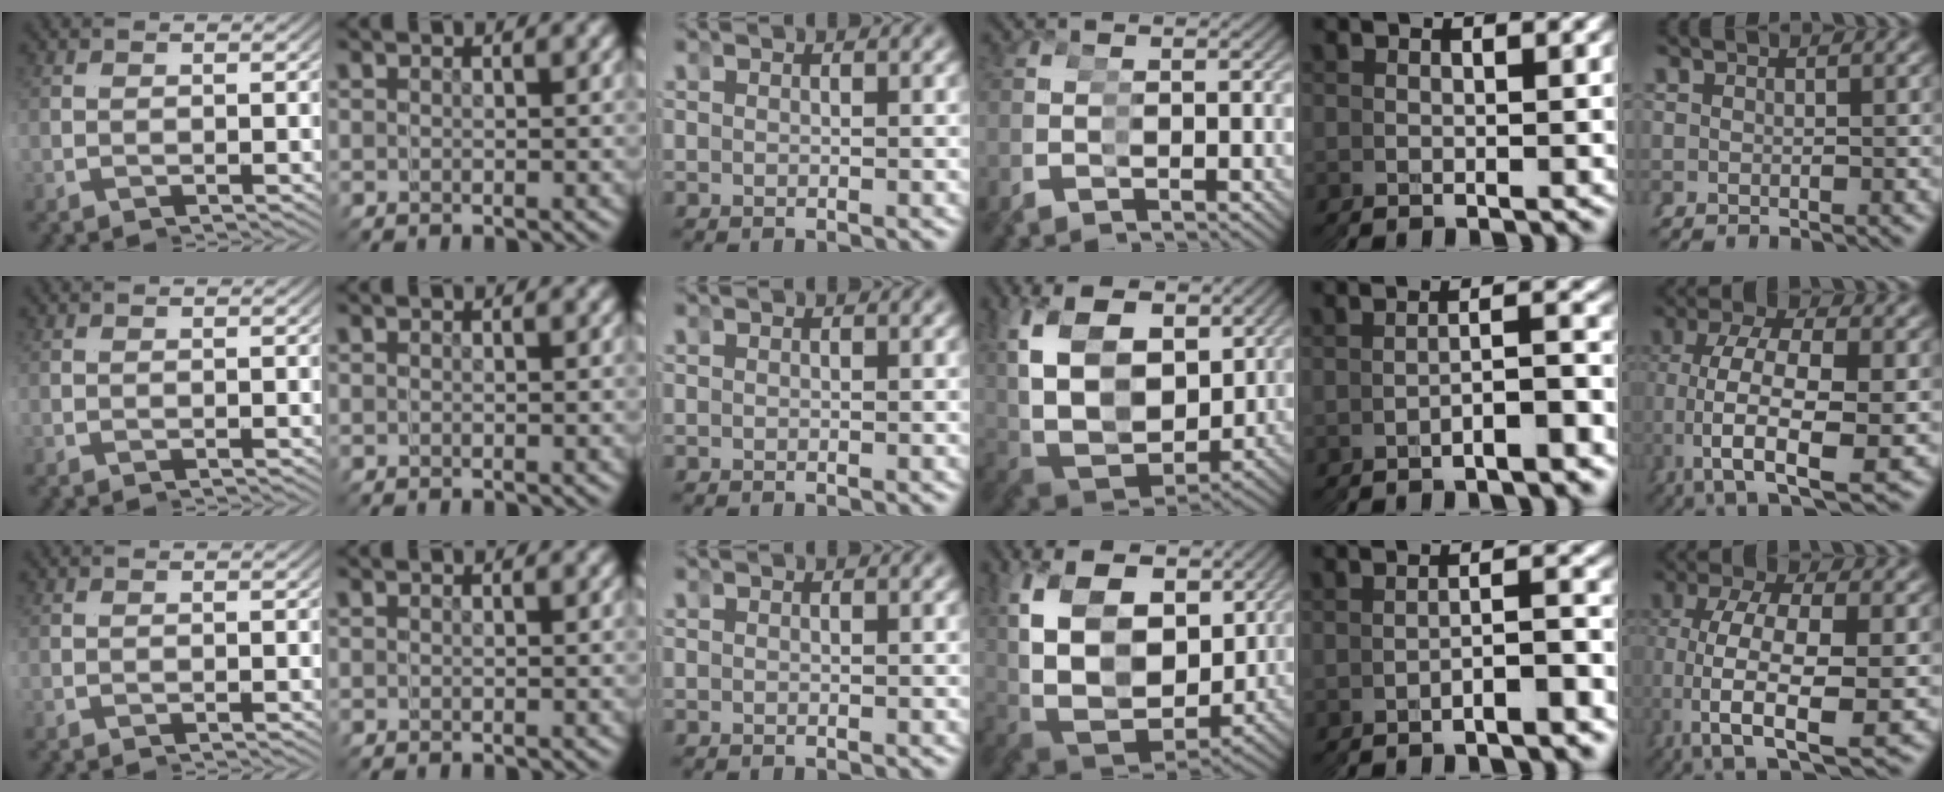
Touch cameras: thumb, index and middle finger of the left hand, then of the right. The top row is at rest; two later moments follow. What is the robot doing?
{"motion": "grasp_and_lifting", "object": "bandage"}